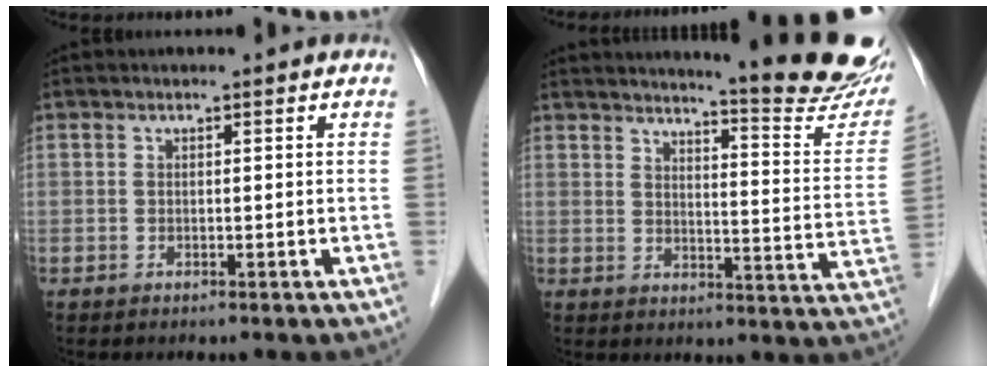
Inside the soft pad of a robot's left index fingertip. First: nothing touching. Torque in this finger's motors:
{"motor_torque": [1.06, -1.08, 0.34, 0.01]}